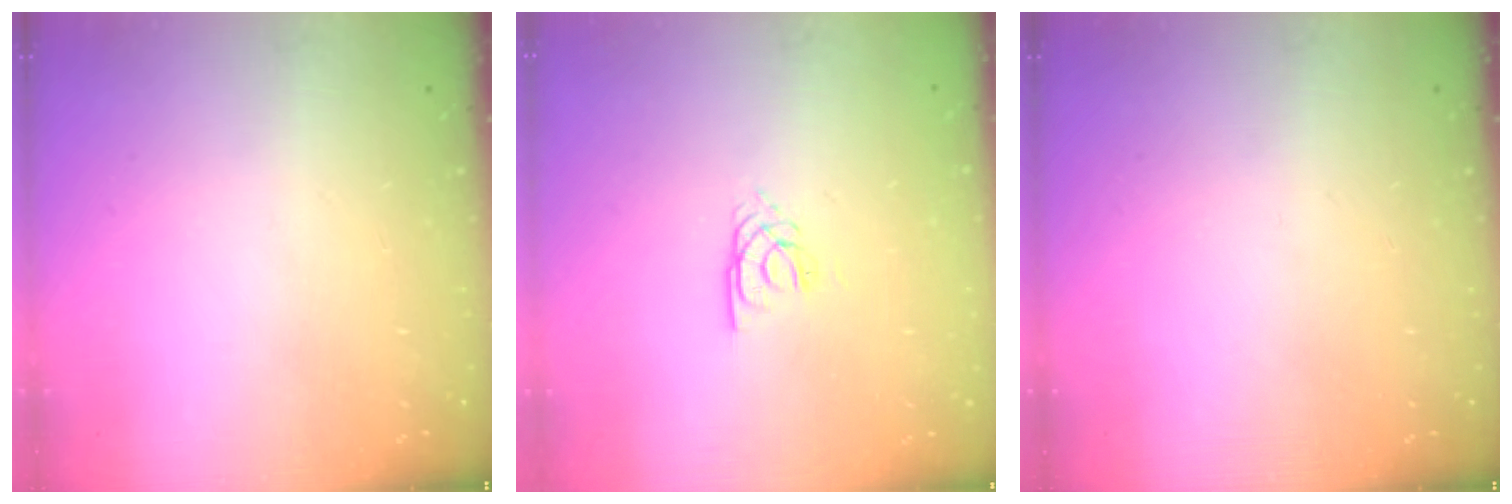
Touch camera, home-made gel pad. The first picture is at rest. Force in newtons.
{"total": 2.1, "press": 2.1, "slide": 0.2}
{"total": 0.0}